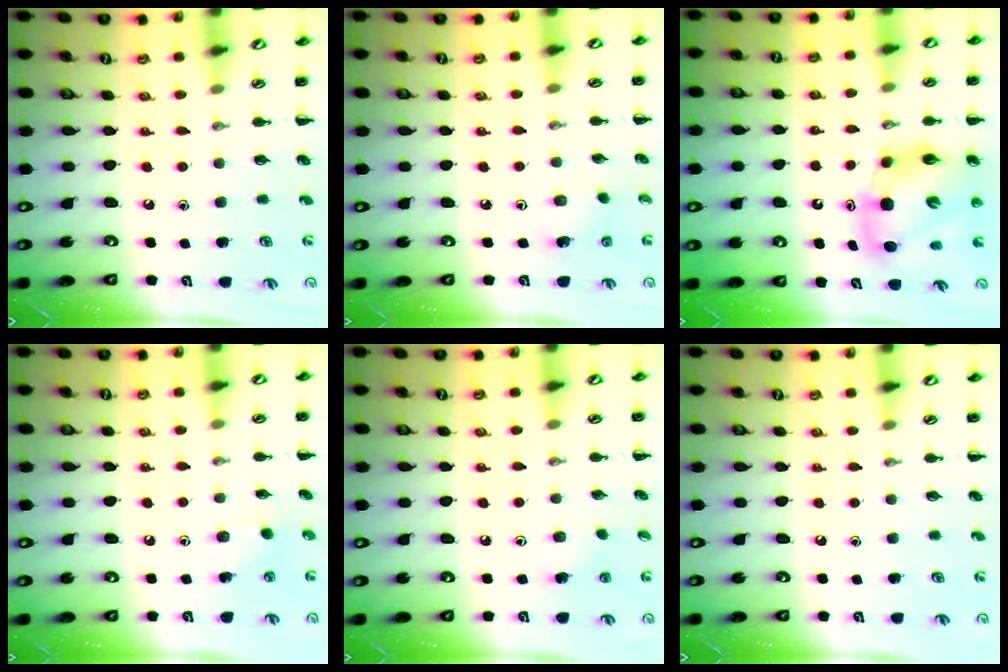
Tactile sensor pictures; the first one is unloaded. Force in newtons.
{"total": 1.5, "press": 1.4, "slide": 0.5}
{"total": 10.5, "press": 10.0, "slide": 3.1}
{"total": 4.3, "press": 4.1, "slide": 1.3}
{"total": 5.2, "press": 5.0, "slide": 1.5}
{"total": 0.0}